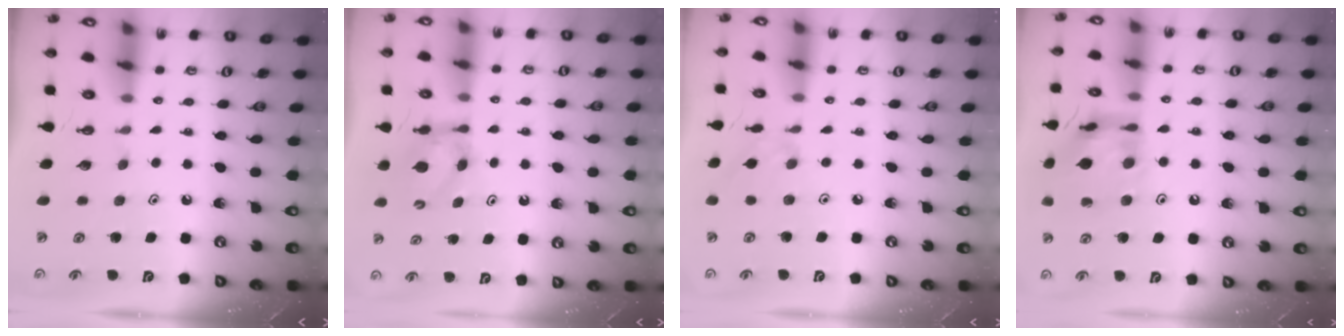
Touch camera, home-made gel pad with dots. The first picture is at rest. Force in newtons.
{"total": 6.0, "press": 6.0, "slide": 0.2}
{"total": 1.2, "press": 1.1, "slide": 0.4}
{"total": 15.5, "press": 15.4, "slide": 1.6}